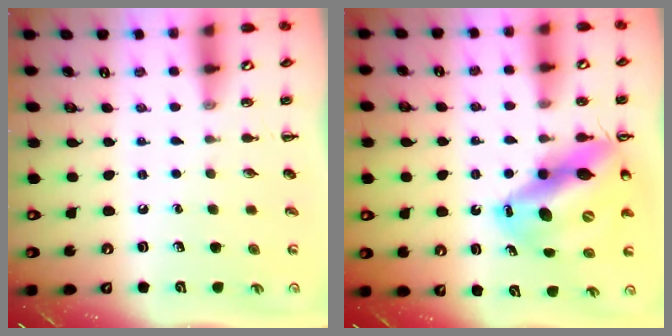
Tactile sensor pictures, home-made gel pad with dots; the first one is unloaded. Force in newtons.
{"total": 17.0, "press": 16.2, "slide": 5.1}